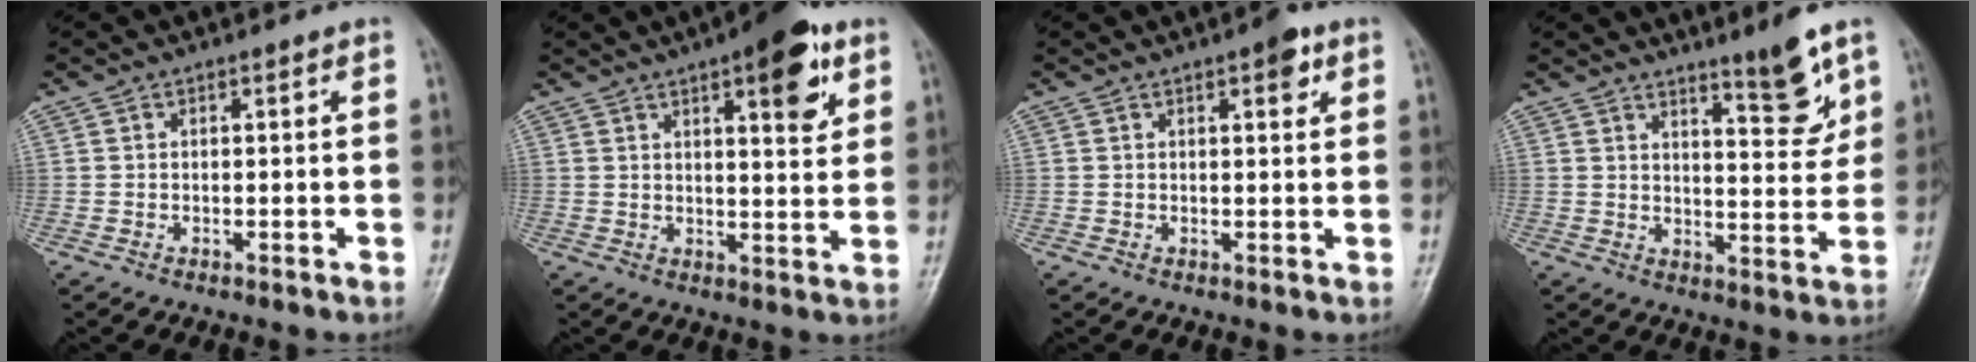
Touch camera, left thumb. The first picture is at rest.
{"total": 10.7, "force": [5.3, 3.6, 8.5], "torque": [-0.093, -0.020, 0.068]}
{"total": 3.3, "force": [1.7, 1.3, 2.5], "torque": [-0.024, -0.003, 0.019]}
{"total": 8.0, "force": [5.5, 1.5, 5.6], "torque": [-0.068, -0.048, 0.085]}